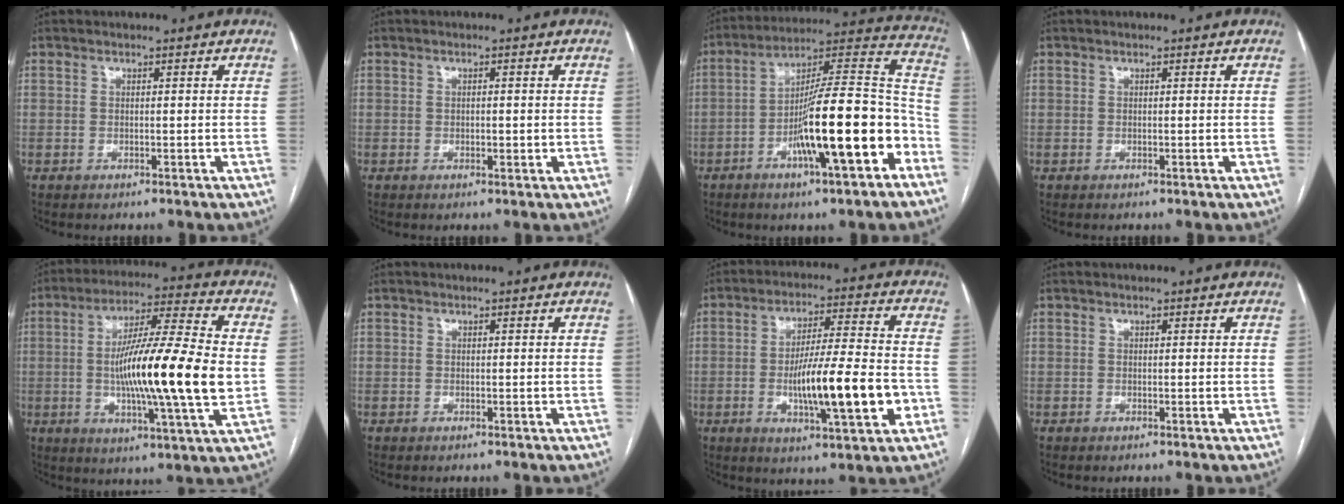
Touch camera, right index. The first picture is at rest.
{"total": 1.3, "force": [-0.1, 0.6, 1.1], "torque": [-0.019, -0.001, -0.001]}
{"total": 19.5, "force": [-7.5, 2.7, 17.8], "torque": [-0.256, 0.017, -0.117]}
{"total": 0.0}
{"total": 19.3, "force": [-0.9, 0.9, 19.2], "torque": [-0.325, -0.005, -0.022]}
{"total": 0.0}
{"total": 14.6, "force": [-3.3, 1.8, 14.1], "torque": [-0.234, -0.003, -0.051]}
{"total": 0.0}